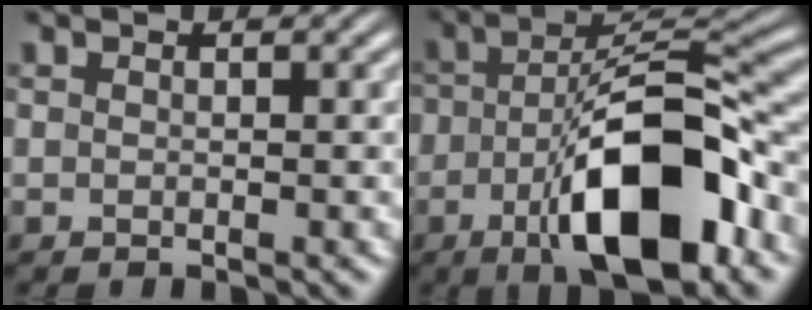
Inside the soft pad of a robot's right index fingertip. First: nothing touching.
{"total": 11.1, "force": [-3.5, 4.0, 9.8], "torque": [-0.147, -0.005, -0.052]}